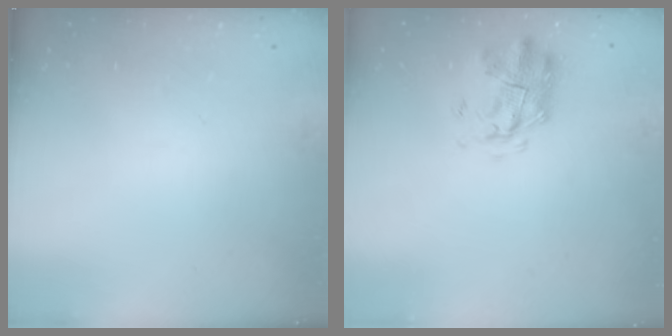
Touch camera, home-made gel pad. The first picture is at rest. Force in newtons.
{"total": 3.4, "press": 3.1, "slide": 1.4}